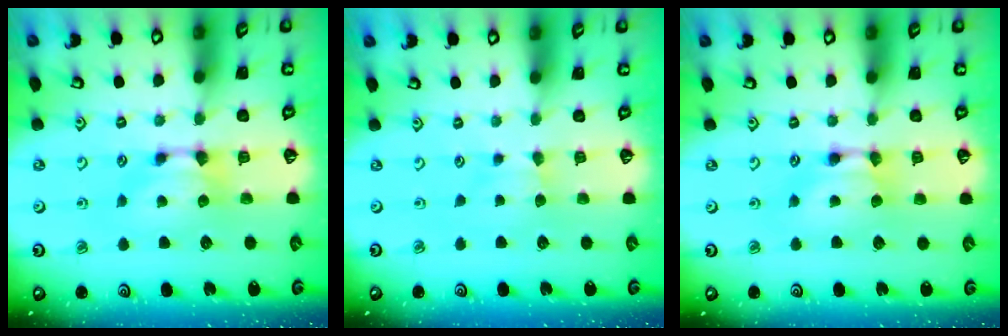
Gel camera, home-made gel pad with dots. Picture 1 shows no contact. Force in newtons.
{"total": 1.7, "press": 1.6, "slide": 0.4}
{"total": 1.6, "press": 1.6, "slide": 0.2}